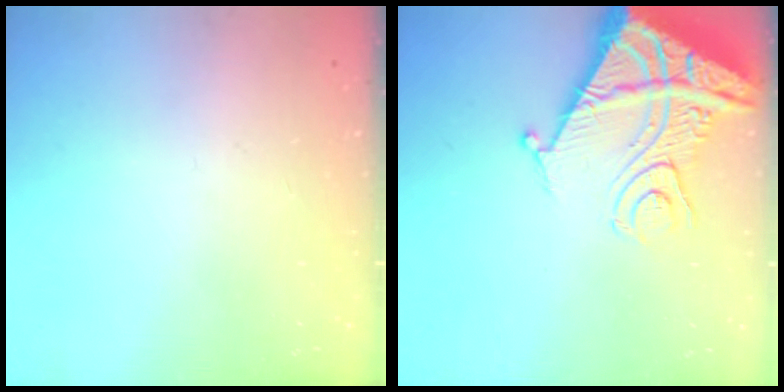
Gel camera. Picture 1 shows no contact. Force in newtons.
{"total": 14.0, "press": 13.9, "slide": 1.8}